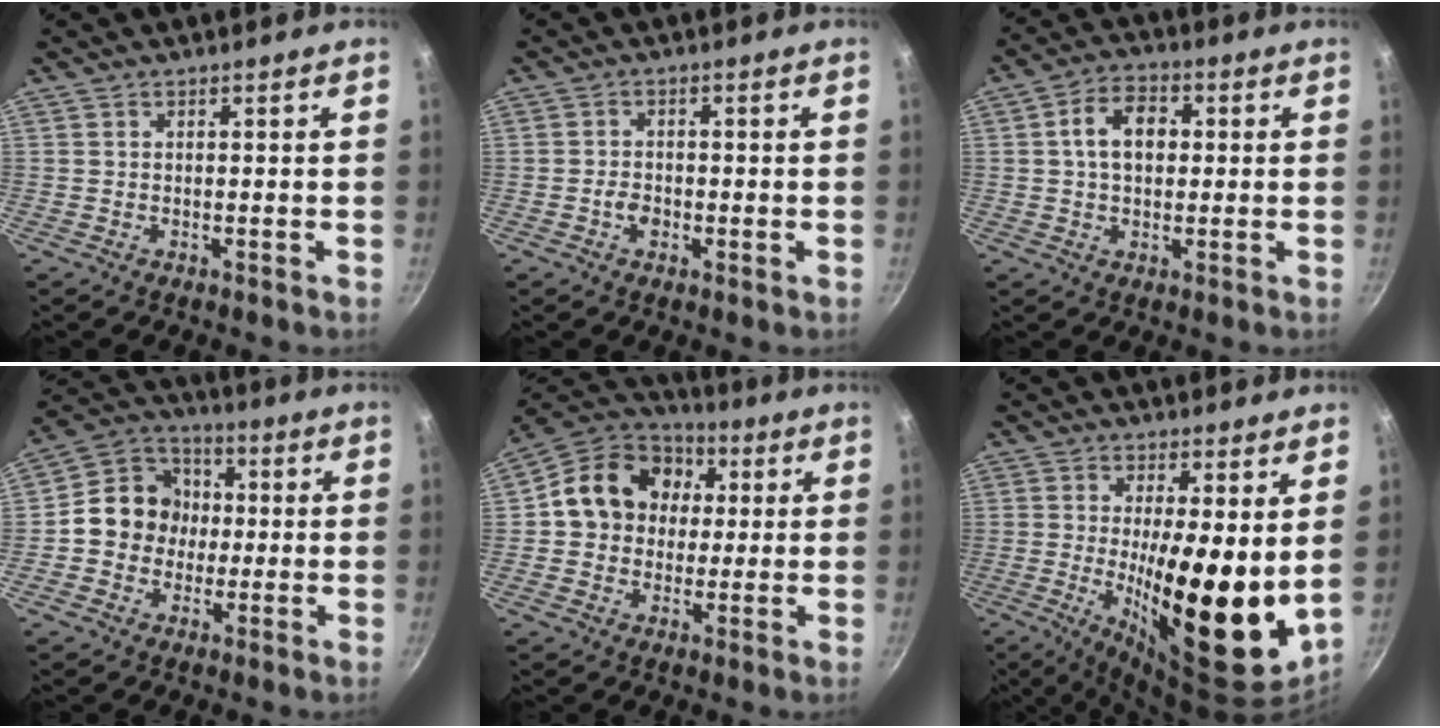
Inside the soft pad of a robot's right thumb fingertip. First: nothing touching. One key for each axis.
{"total": 2.7, "fx": -0.8, "fy": 1.9, "fz": 1.8, "tx": -0.027, "ty": 0.008, "tz": -0.017}
{"total": 8.1, "fx": 1.0, "fy": 5.6, "fz": 5.8, "tx": -0.078, "ty": 0.017, "tz": 0.007}
{"total": 11.8, "fx": -0.6, "fy": 10.5, "fz": 5.3, "tx": -0.047, "ty": 0.025, "tz": -0.031}
{"total": 15.5, "fx": 2.2, "fy": 13.2, "fz": 7.8, "tx": -0.101, "ty": 0.028, "tz": 0.020}
{"total": 18.5, "fx": 0.8, "fy": 5.7, "fz": 17.6, "tx": -0.252, "ty": -0.034, "tz": 0.016}